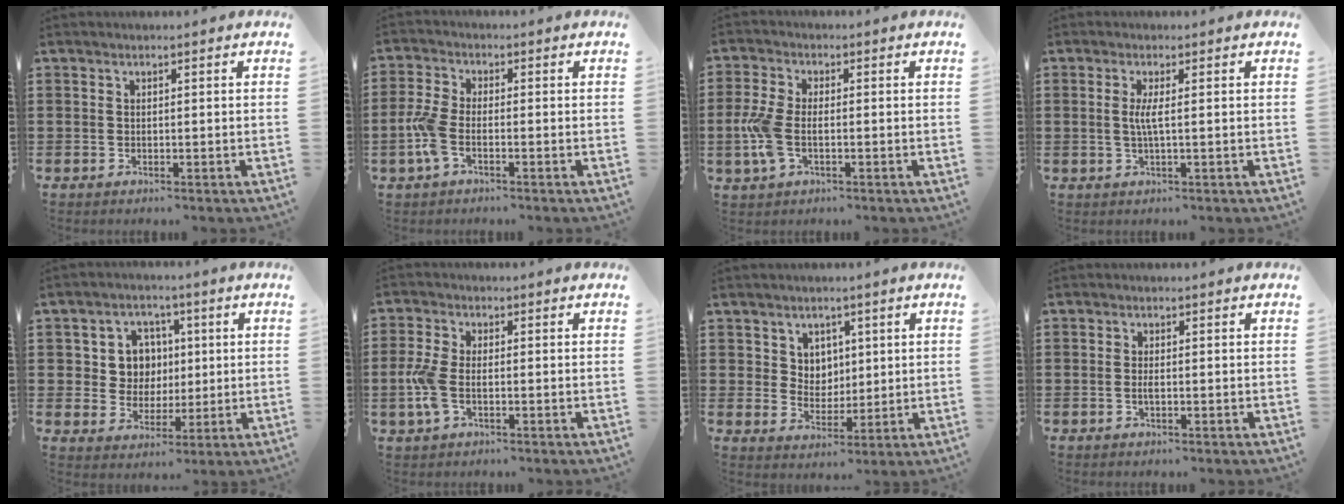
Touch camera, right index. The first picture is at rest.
{"total": 4.8, "force": [-1.5, 2.0, 4.1], "torque": [-0.106, -0.005, -0.036]}
{"total": 5.5, "force": [-0.8, 2.9, 4.6], "torque": [-0.116, -0.008, -0.022]}
{"total": 2.6, "force": [0.0, -0.1, 2.6], "torque": [-0.051, -0.009, 0.000]}
{"total": 6.6, "force": [1.2, 6.0, 2.5], "torque": [-0.067, 0.018, 0.020]}
{"total": 4.8, "force": [-0.9, 2.4, 4.0], "torque": [-0.107, -0.008, -0.024]}
{"total": 2.4, "force": [1.4, 1.8, 0.4], "torque": [-0.015, 0.008, 0.026]}
{"total": 1.0, "force": [-0.2, 0.3, 1.0], "torque": [-0.019, -0.001, -0.003]}